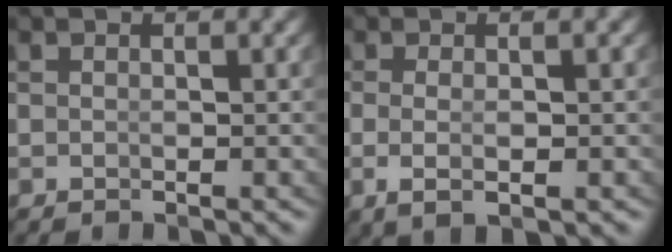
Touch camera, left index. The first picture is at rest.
{"total": 2.8, "force": [-0.8, 0.4, 2.6], "torque": [-0.058, -0.014, 0.001]}